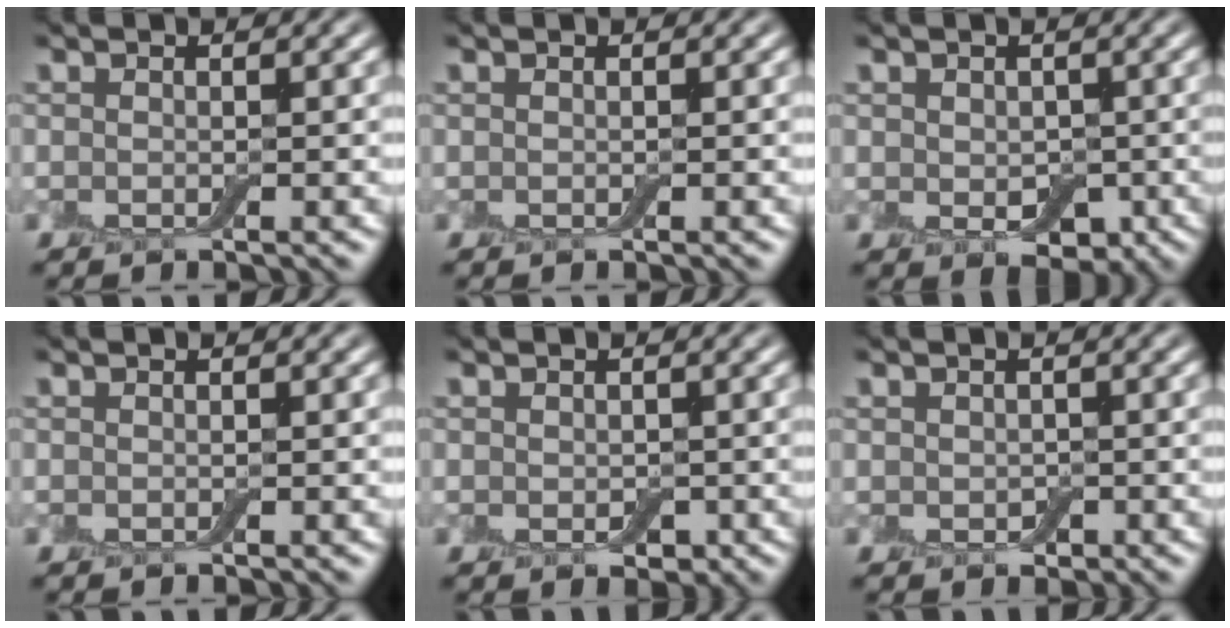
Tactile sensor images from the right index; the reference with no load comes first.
{"total": 0.0}
{"total": 3.3, "force": [-0.3, 2.4, 2.2], "torque": [-0.033, -0.012, 0.000]}
{"total": 0.0}
{"total": 1.0, "force": [-0.1, 0.9, 0.5], "torque": [-0.008, -0.003, -0.004]}
{"total": 0.7, "force": [0.0, 0.6, 0.3], "torque": [-0.006, 0.000, -0.003]}